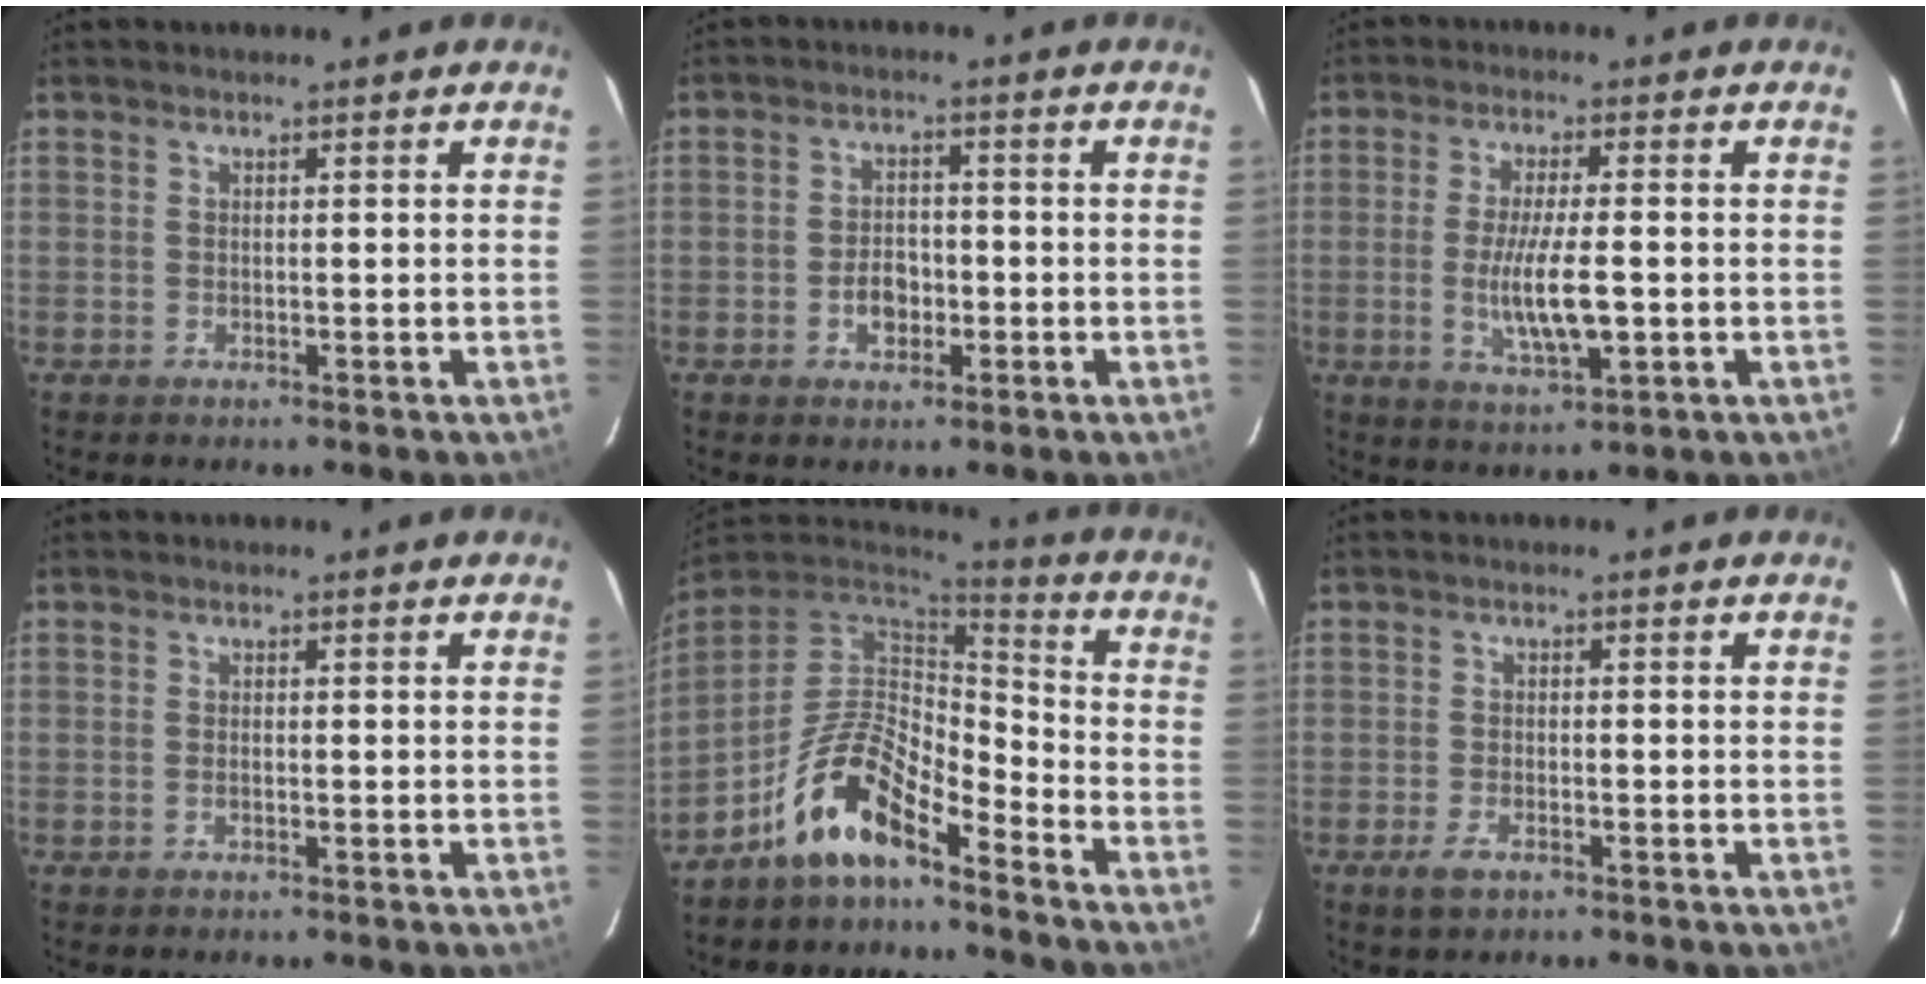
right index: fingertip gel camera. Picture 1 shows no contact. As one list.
[{"total": 4.3, "force": [-1.6, 3.0, 2.7], "torque": [-0.050, 0.010, -0.022]}, {"total": 8.9, "force": [-1.6, 1.8, 8.6], "torque": [-0.160, -0.014, -0.024]}, {"total": 0.7, "force": [-0.3, 0.2, 0.6], "torque": [-0.013, 0.003, -0.006]}, {"total": 12.2, "force": [-8.5, 4.1, 7.7], "torque": [-0.156, 0.017, -0.166]}, {"total": 3.2, "force": [-2.0, 1.4, 2.0], "torque": [-0.047, -0.004, -0.036]}]